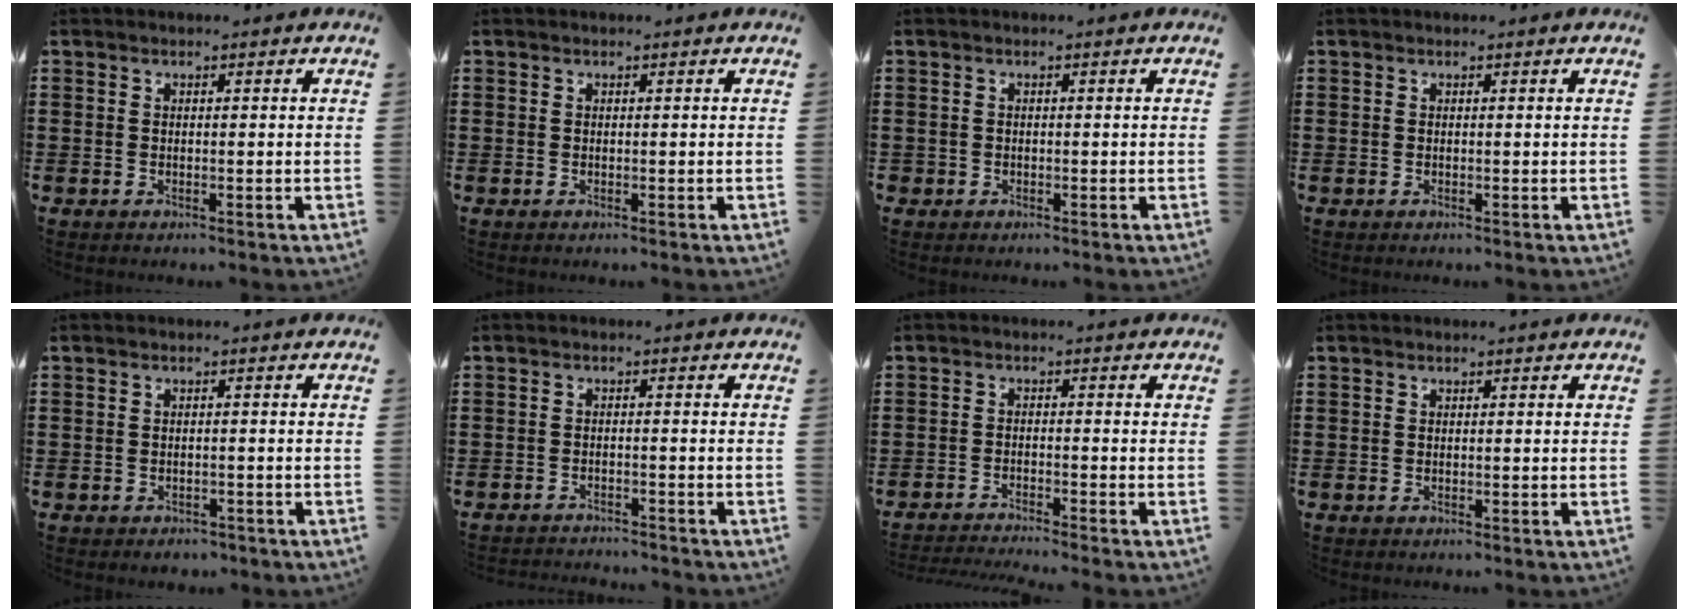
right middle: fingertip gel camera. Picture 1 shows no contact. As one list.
[{"total": 0.0}, {"total": 0.8, "force": [-0.4, 0.7, -0.1], "torque": [0.000, 0.003, -0.010]}, {"total": 0.0}, {"total": 1.0, "force": [-0.9, 0.4, -0.1], "torque": [-0.001, 0.001, -0.021]}, {"total": 1.9, "force": [-1.9, 0.1, -0.2], "torque": [-0.003, -0.001, -0.041]}, {"total": 2.2, "force": [-2.2, -0.2, 0.2], "torque": [-0.006, -0.002, -0.045]}, {"total": 0.0}]